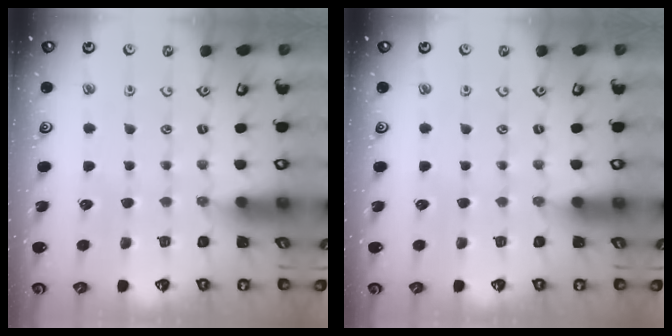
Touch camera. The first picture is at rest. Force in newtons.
{"total": 0.0}